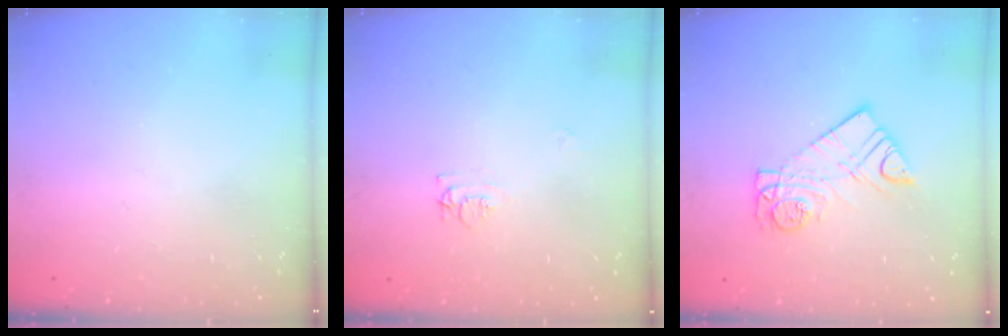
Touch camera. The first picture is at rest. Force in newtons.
{"total": 6.2, "press": 6.2, "slide": 0.6}
{"total": 10.5, "press": 10.4, "slide": 0.9}